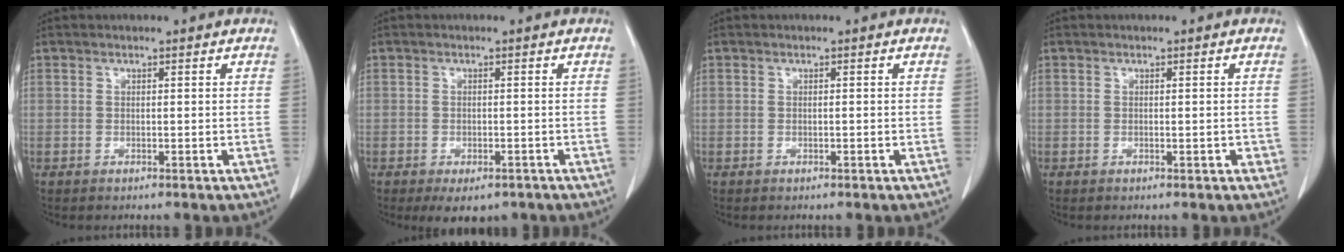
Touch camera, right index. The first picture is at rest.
{"total": 4.6, "force": [-3.1, 2.6, 2.0], "torque": [-0.016, -0.001, -0.039]}
{"total": 0.0}
{"total": 0.9, "force": [-0.2, 0.4, 0.8], "torque": [-0.009, 0.001, 0.000]}